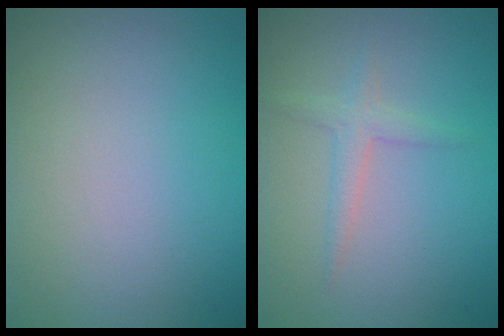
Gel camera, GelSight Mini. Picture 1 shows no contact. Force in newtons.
{"total": 1.7, "press": 1.7, "slide": 0.1}